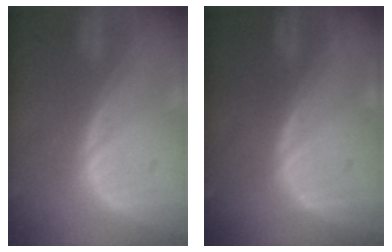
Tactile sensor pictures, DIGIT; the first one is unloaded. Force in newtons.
{"total": 0.0}